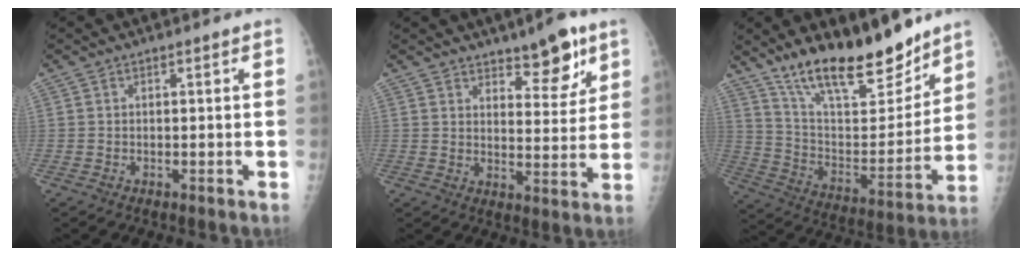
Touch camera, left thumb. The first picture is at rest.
{"total": 9.1, "force": [6.1, 3.5, 5.8], "torque": [-0.054, -0.041, 0.091]}
{"total": 21.6, "force": [16.7, 7.0, 11.9], "torque": [-0.150, -0.096, 0.283]}